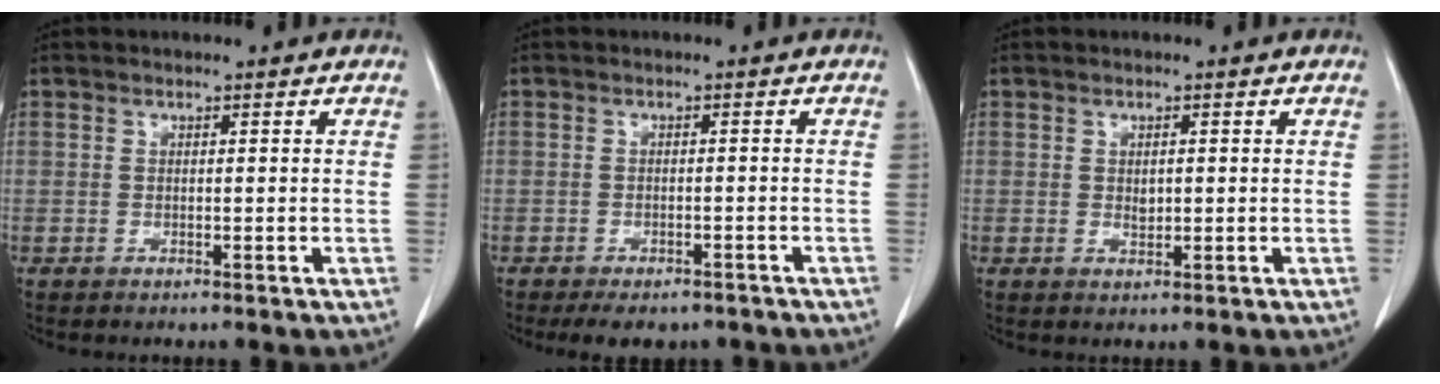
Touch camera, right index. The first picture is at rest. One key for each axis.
{"total": 6.6, "fx": -5.3, "fy": 3.1, "fz": 2.3, "tx": -0.018, "ty": 0.005, "tz": -0.066}
{"total": 1.6, "fx": 0.2, "fy": 0.9, "fz": 1.3, "tx": -0.022, "ty": -0.003, "tz": 0.005}